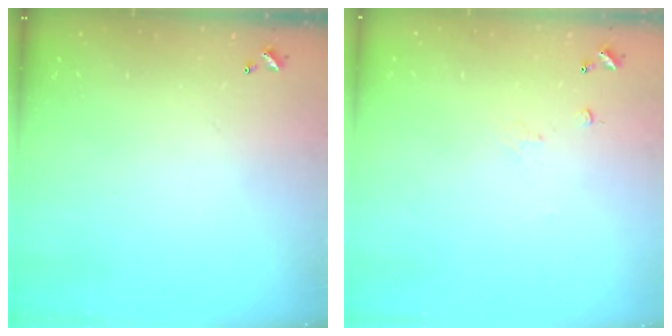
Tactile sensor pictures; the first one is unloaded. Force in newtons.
{"total": 1.1, "press": 0.9, "slide": 0.5}